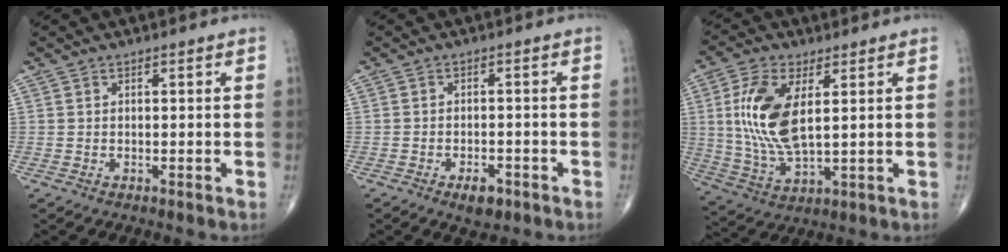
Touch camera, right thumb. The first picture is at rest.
{"total": 3.7, "force": [-2.1, 1.9, 2.4], "torque": [-0.032, 0.006, -0.029]}
{"total": 13.3, "force": [2.8, 5.8, 11.7], "torque": [-0.250, -0.012, 0.063]}